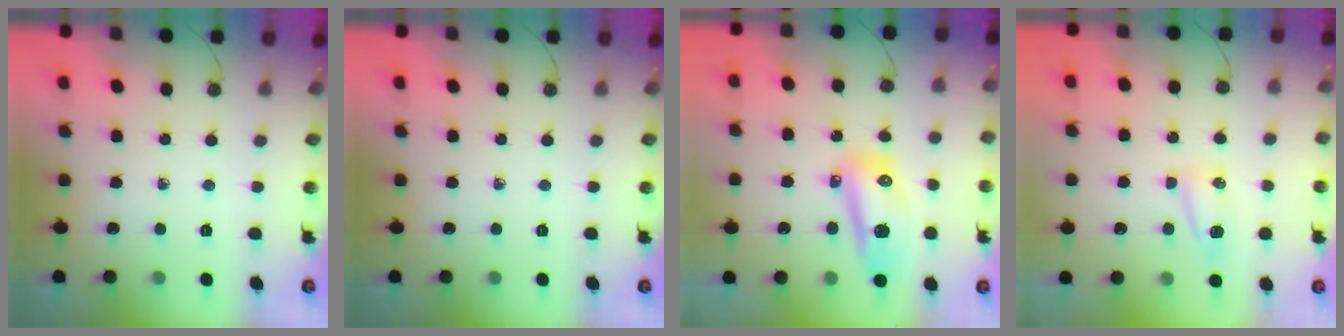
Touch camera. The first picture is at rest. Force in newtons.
{"total": 0.0}
{"total": 11.4, "press": 11.2, "slide": 1.9}
{"total": 5.8, "press": 5.6, "slide": 1.6}